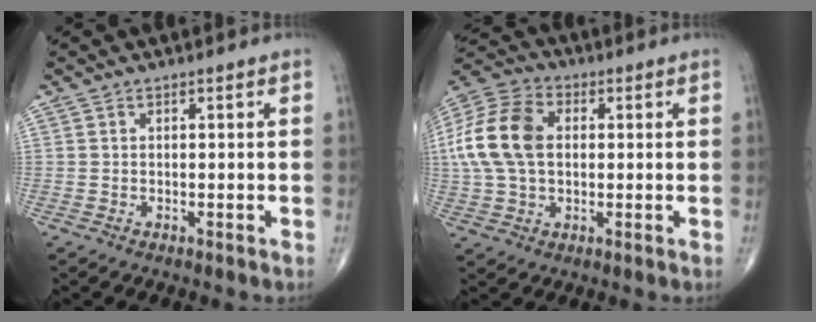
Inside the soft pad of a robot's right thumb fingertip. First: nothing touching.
{"total": 15.0, "force": [1.5, 9.9, 11.2], "torque": [-0.228, 0.023, 0.023]}